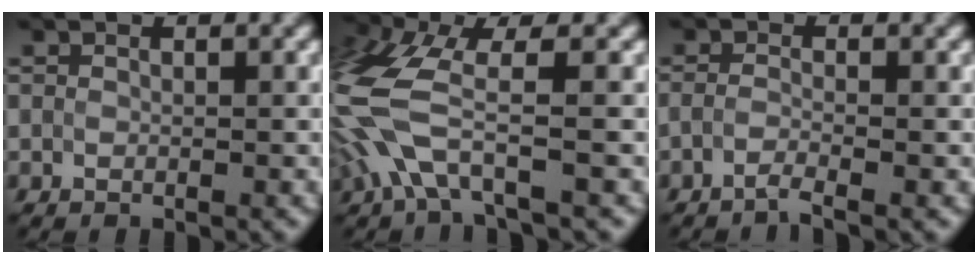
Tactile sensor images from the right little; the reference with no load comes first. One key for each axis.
{"total": 6.5, "fx": -2.5, "fy": 2.0, "fz": 5.7, "tx": -0.151, "ty": 0.002, "tz": -0.052}
{"total": 1.8, "fx": -1.6, "fy": 0.0, "fz": 0.6, "tx": -0.005, "ty": -0.001, "tz": -0.035}